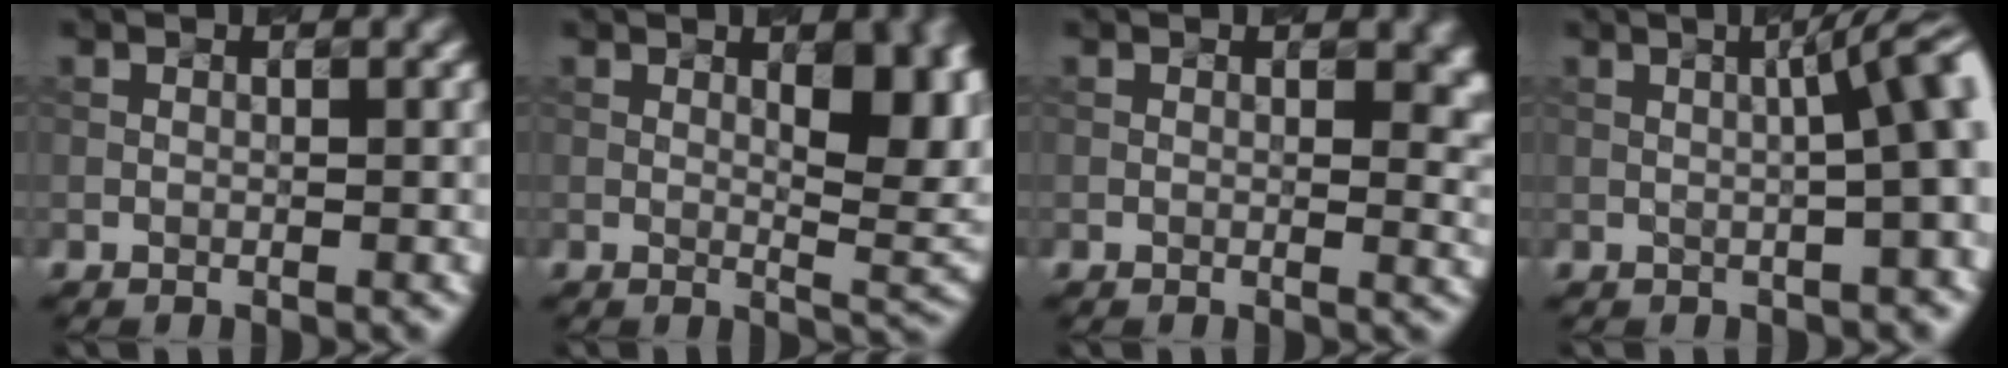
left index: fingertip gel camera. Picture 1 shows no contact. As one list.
[{"total": 8.1, "force": [1.7, 3.1, 7.3], "torque": [-0.085, 0.005, 0.032]}, {"total": 3.0, "force": [0.9, 1.4, 2.5], "torque": [-0.023, -0.003, 0.020]}, {"total": 7.2, "force": [0.6, 1.7, 6.9], "torque": [-0.061, 0.028, 0.008]}]